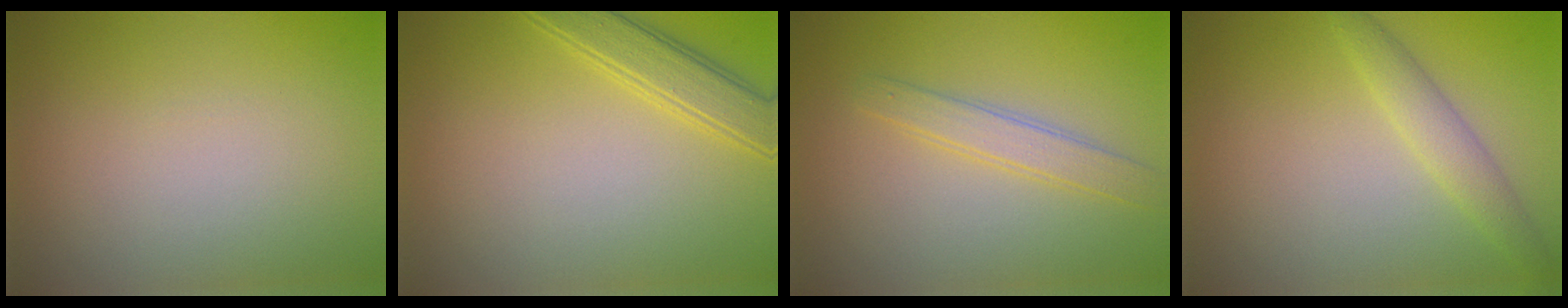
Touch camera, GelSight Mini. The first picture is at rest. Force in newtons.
{"total": 3.1, "press": 3.1, "slide": 0.1}
{"total": 2.4, "press": 2.4, "slide": 0.1}
{"total": 2.4, "press": 2.4, "slide": 0.0}